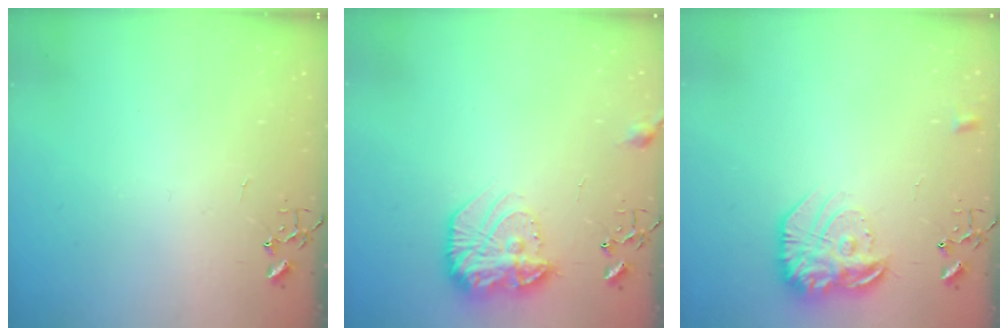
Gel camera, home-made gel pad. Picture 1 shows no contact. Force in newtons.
{"total": 15.3, "press": 15.2, "slide": 1.0}
{"total": 18.3, "press": 18.2, "slide": 1.3}